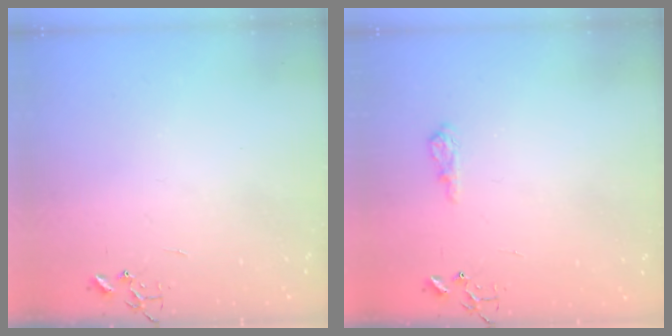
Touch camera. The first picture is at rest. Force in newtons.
{"total": 8.1, "press": 8.1, "slide": 1.0}